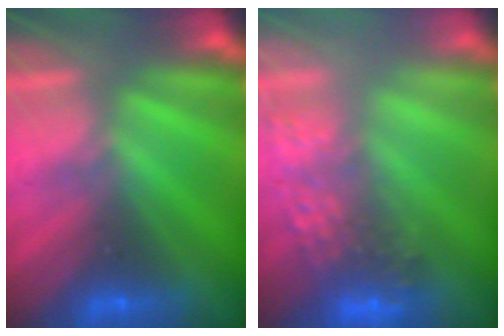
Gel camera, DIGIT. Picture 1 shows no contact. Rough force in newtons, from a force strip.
{"total": 6.7}